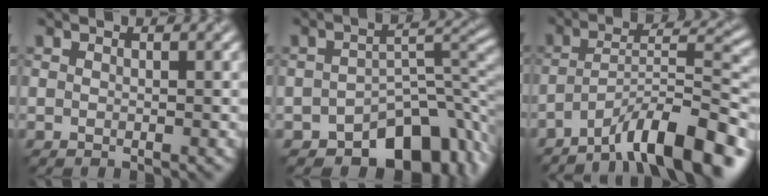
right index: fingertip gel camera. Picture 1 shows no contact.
{"total": 9.0, "force": [-6.2, 4.4, 4.7], "torque": [-0.041, -0.004, -0.105]}
{"total": 10.2, "force": [-7.2, 1.8, 7.0], "torque": [-0.103, 0.021, -0.122]}